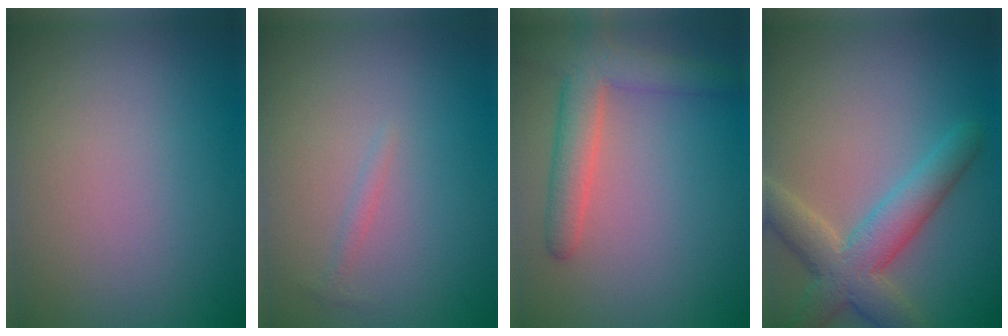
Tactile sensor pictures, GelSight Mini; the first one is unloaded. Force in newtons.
{"total": 0.7, "press": 0.7, "slide": 0.1}
{"total": 4.3, "press": 4.3, "slide": 0.2}
{"total": 5.2, "press": 5.2, "slide": 0.2}